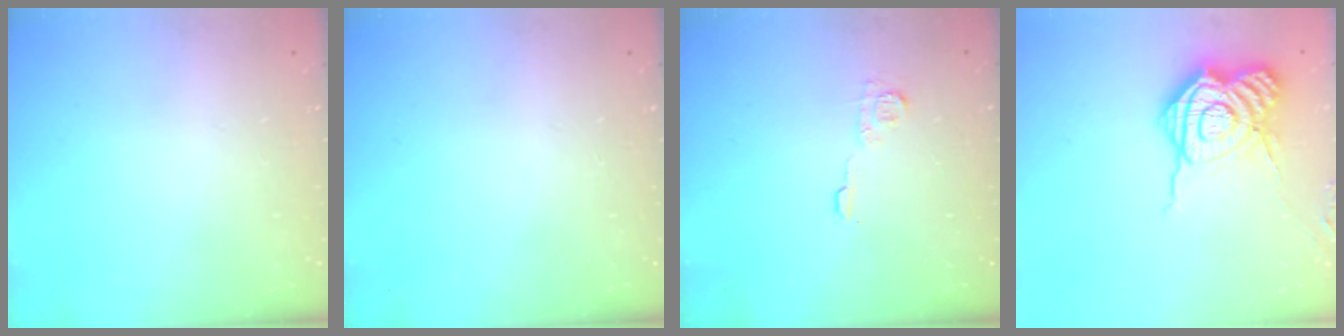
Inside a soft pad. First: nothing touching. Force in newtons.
{"total": 0.0}
{"total": 6.2, "press": 6.2, "slide": 0.5}
{"total": 15.9, "press": 15.9, "slide": 1.0}